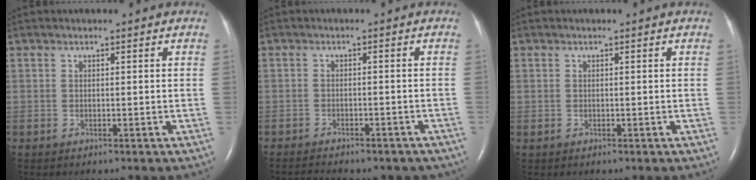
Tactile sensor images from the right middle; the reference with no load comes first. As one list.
[{"total": 10.7, "force": [-9.1, 3.9, 4.1], "torque": [-0.069, 0.003, -0.101]}, {"total": 0.0}]